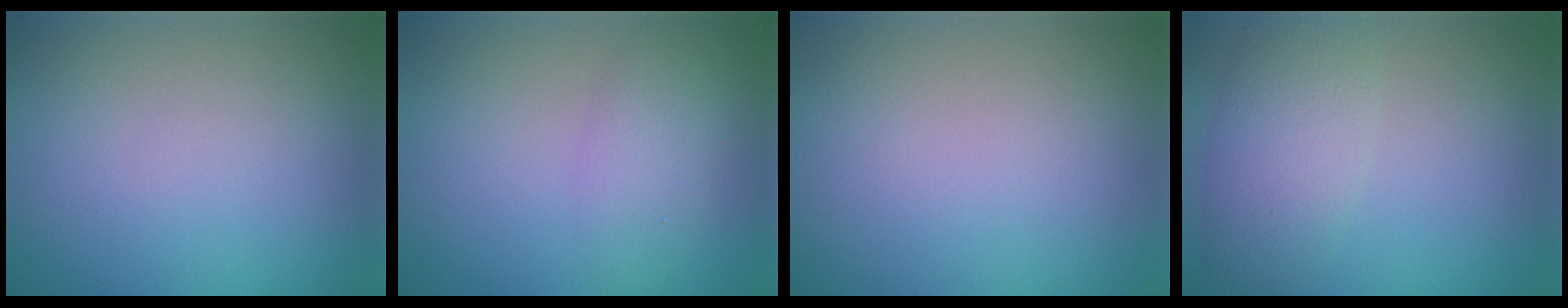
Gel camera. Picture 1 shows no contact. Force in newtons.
{"total": 2.8, "press": 2.8, "slide": 0.0}
{"total": 0.0}
{"total": 4.7, "press": 4.7, "slide": 0.1}